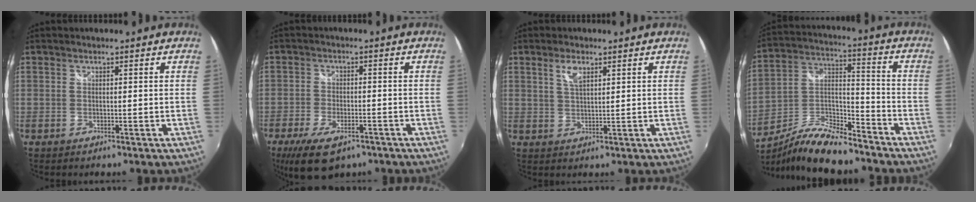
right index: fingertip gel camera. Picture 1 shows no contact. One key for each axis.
{"total": 11.1, "fx": -7.2, "fy": 5.2, "fz": 6.7, "tx": -0.155, "ty": -0.028, "tz": -0.119}
{"total": 3.6, "fx": 2.0, "fy": 1.4, "fz": 2.7, "tx": -0.049, "ty": 0.002, "tz": 0.037}
{"total": 14.6, "fx": -11.3, "fy": 4.0, "fz": 8.4, "tx": -0.178, "ty": 0.001, "tz": -0.208}